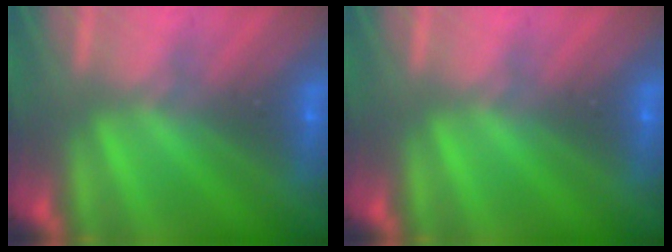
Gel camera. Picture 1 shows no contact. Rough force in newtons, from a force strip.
{"total": 0.0}